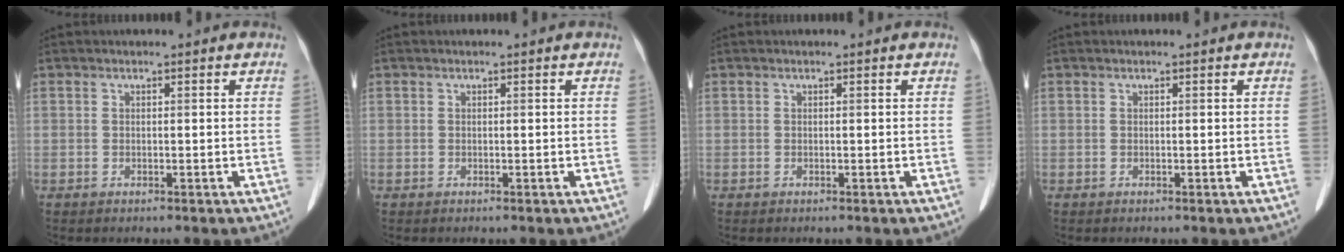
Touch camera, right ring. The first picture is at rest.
{"total": 0.0}
{"total": 0.0}
{"total": 0.0}